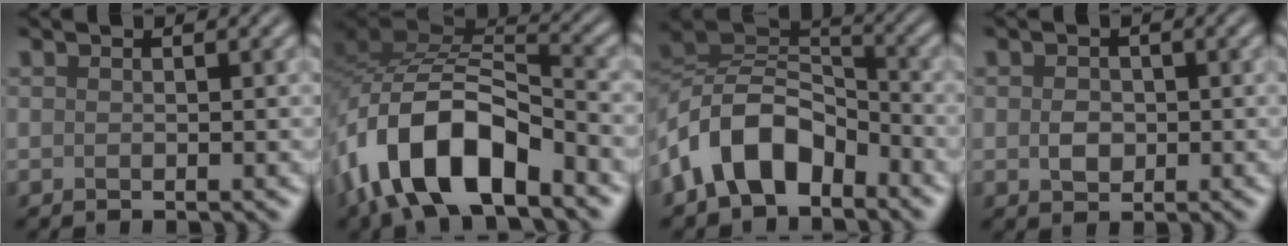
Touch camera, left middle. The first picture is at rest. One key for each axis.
{"total": 12.0, "fx": -6.5, "fy": 5.5, "fz": 8.4, "tx": -0.156, "ty": 0.003, "tz": -0.131}
{"total": 8.8, "fx": -4.7, "fy": 5.2, "fz": 5.3, "tx": -0.095, "ty": 0.012, "tz": -0.101}
{"total": 1.8, "fx": -0.1, "fy": 1.5, "fz": 1.1, "tx": -0.022, "ty": -0.003, "tz": -0.003}